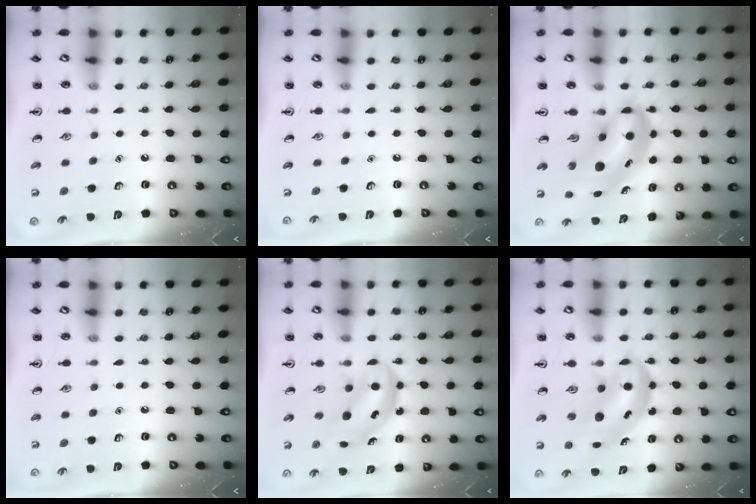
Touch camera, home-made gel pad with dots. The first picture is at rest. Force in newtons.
{"total": 0.0}
{"total": 7.1, "press": 6.8, "slide": 2.0}
{"total": 0.0}
{"total": 5.5, "press": 5.4, "slide": 0.9}
{"total": 5.5, "press": 5.4, "slide": 1.2}